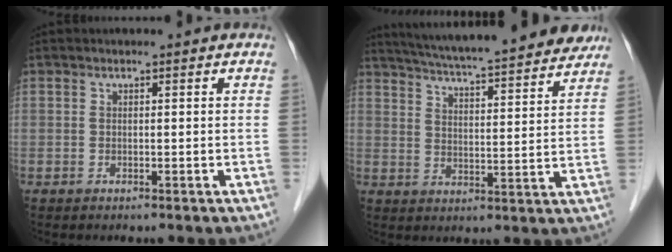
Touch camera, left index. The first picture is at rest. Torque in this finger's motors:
{"motor_torque": [-0.28, -0.87, 0.27, 0.08]}